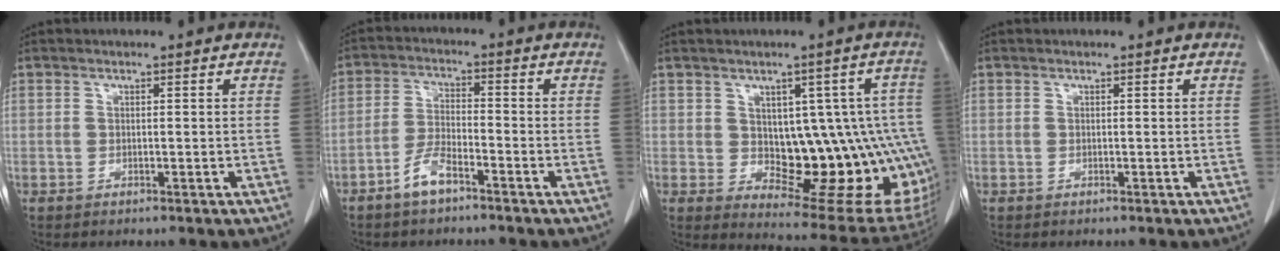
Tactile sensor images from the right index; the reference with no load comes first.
{"total": 5.0, "force": [-3.6, 1.4, 3.3], "torque": [-0.074, 0.003, -0.070]}
{"total": 16.9, "force": [-0.9, 7.4, 15.2], "torque": [-0.128, 0.022, 0.017]}
{"total": 0.0}